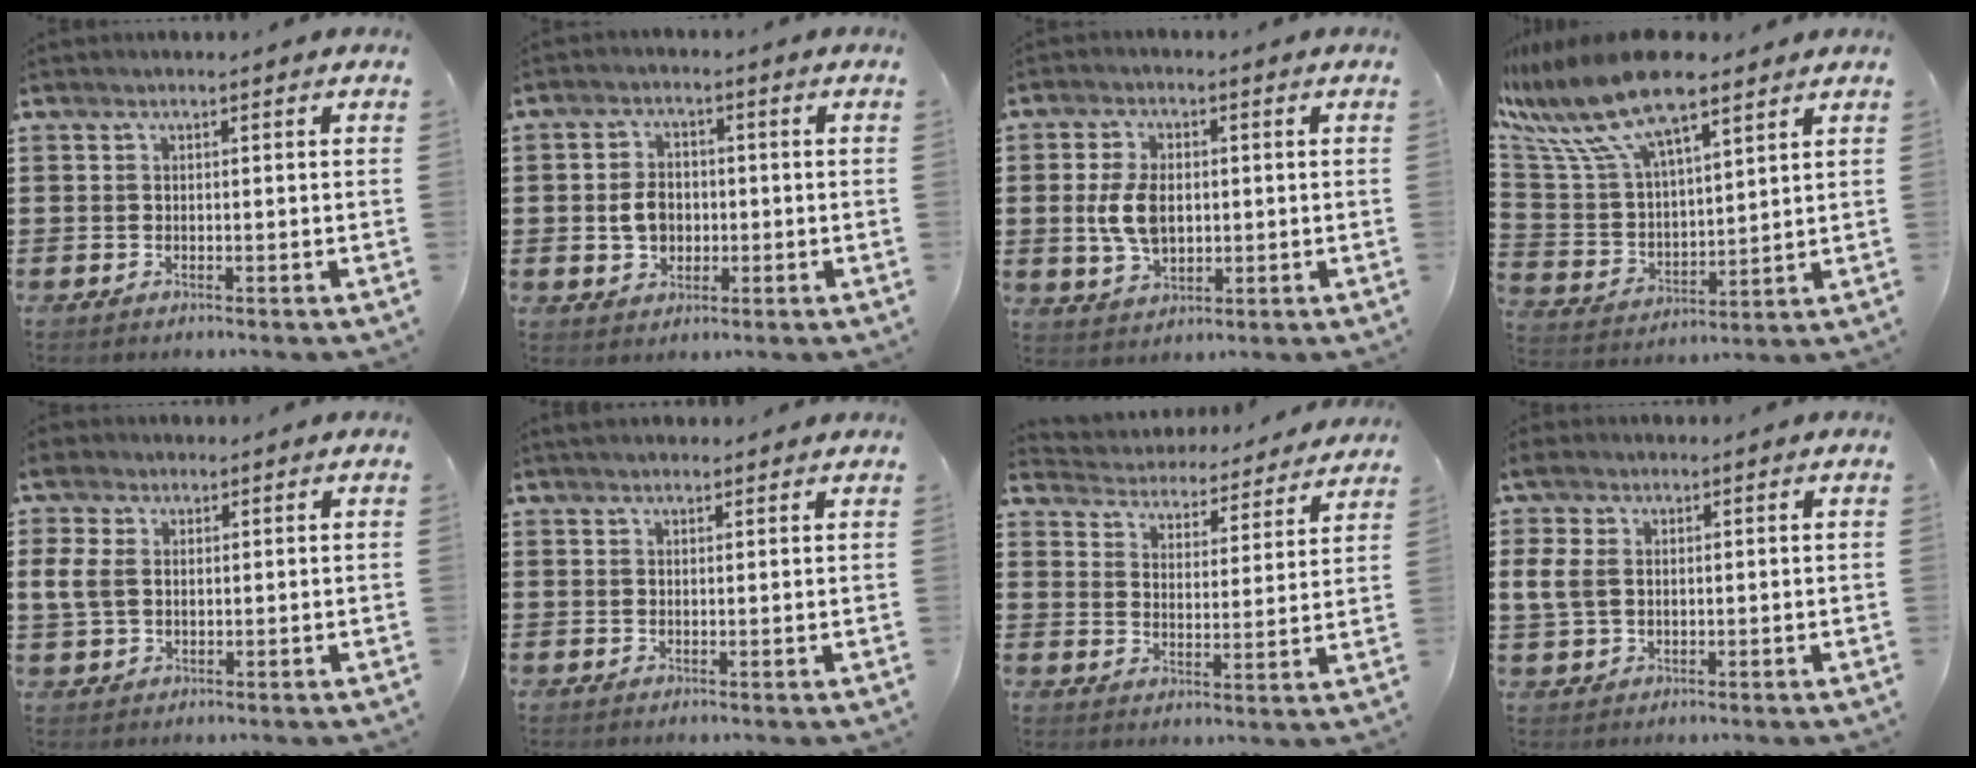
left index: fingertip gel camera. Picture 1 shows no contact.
{"total": 4.5, "force": [-0.4, 3.4, 2.9], "torque": [-0.060, 0.003, -0.014]}
{"total": 6.9, "force": [0.3, 4.3, 5.5], "torque": [-0.137, 0.006, -0.002]}
{"total": 13.9, "force": [10.5, 4.0, 8.2], "torque": [-0.209, -0.039, 0.183]}
{"total": 5.1, "force": [1.7, 3.8, 3.0], "torque": [-0.083, 0.011, 0.029]}
{"total": 1.5, "force": [1.4, 0.3, 0.4], "torque": [-0.010, 0.002, 0.027]}
{"total": 4.1, "force": [4.1, 0.1, -0.4], "torque": [-0.020, -0.038, 0.064]}
{"total": 4.6, "force": [1.4, 3.2, 2.9], "torque": [-0.081, 0.007, 0.022]}